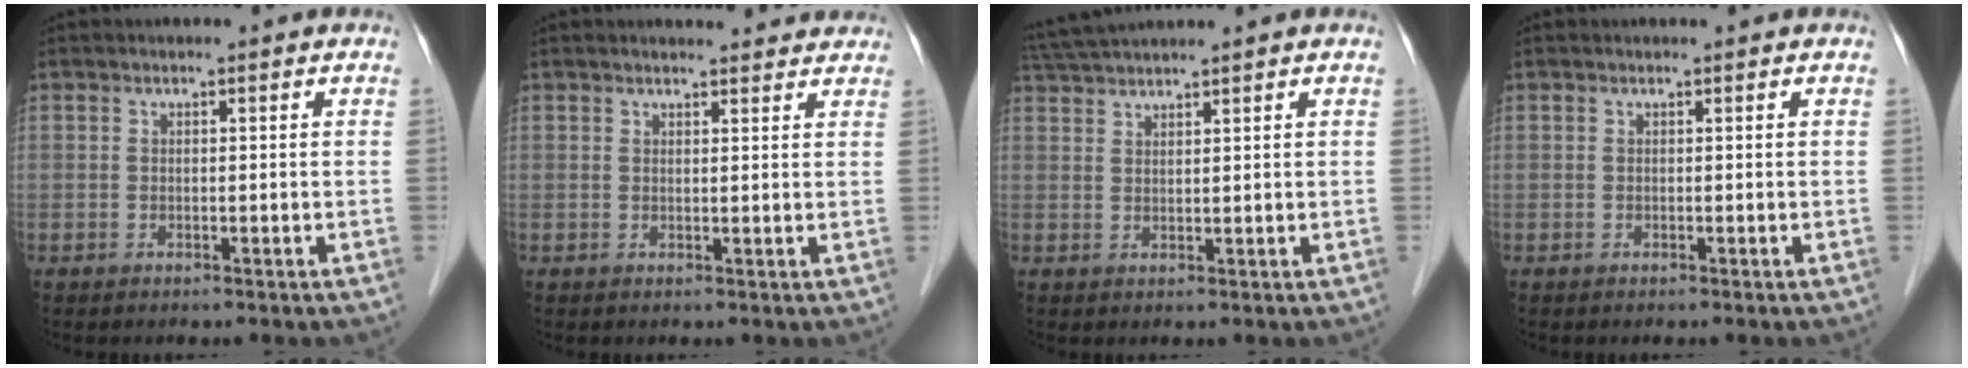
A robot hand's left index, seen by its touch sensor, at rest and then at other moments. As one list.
[{"total": 6.9, "force": [6.5, 1.4, 1.8], "torque": [-0.013, 0.009, 0.066]}, {"total": 4.5, "force": [4.1, -1.0, 1.5], "torque": [-0.032, 0.019, 0.084]}, {"total": 0.0}]